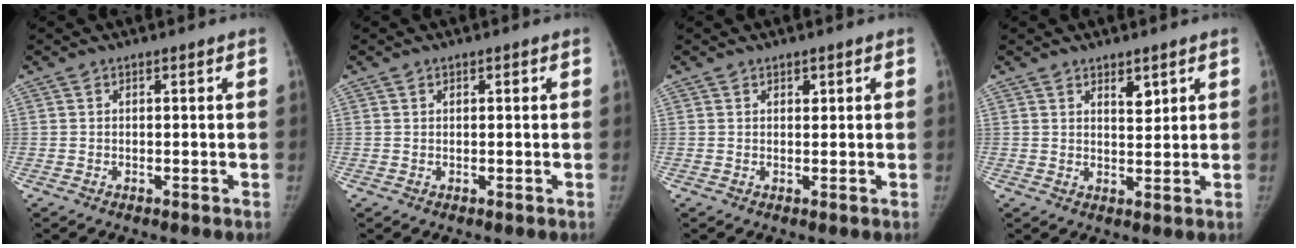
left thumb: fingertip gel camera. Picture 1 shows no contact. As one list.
[{"total": 0.7, "force": [0.3, 0.5, 0.3], "torque": [0.002, 0.001, 0.002]}, {"total": 1.1, "force": [0.6, 0.8, 0.5], "torque": [0.001, -0.002, 0.007]}, {"total": 3.2, "force": [1.9, 1.6, 2.0], "torque": [-0.016, -0.015, 0.032]}]